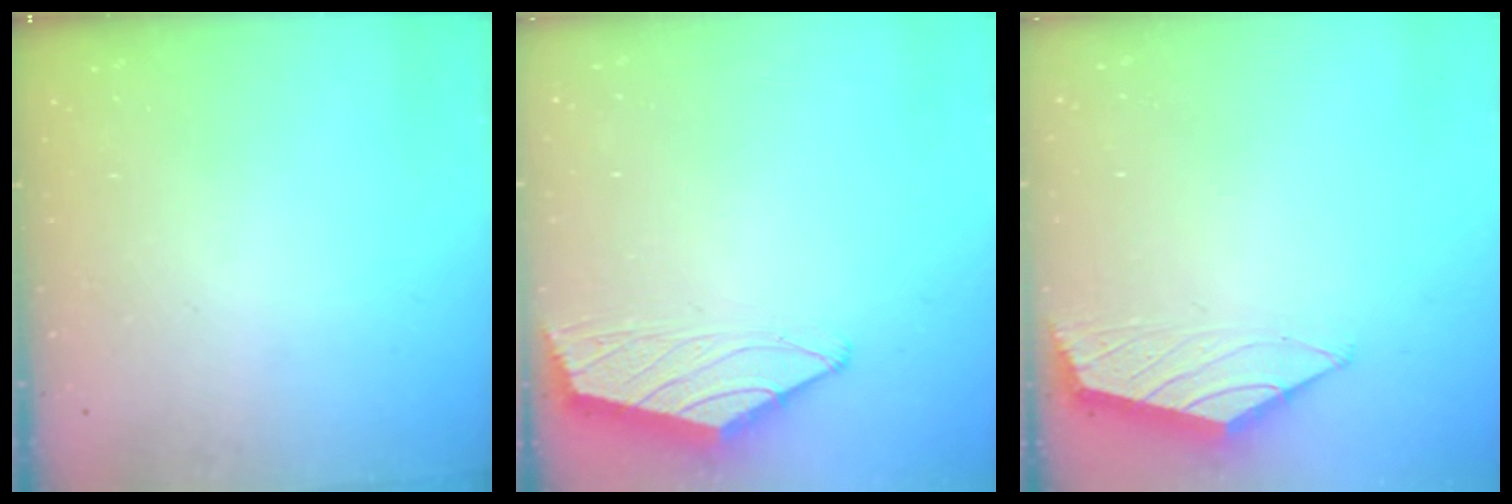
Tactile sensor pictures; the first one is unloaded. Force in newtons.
{"total": 1.4, "press": 1.3, "slide": 0.5}
{"total": 1.5, "press": 1.4, "slide": 0.5}